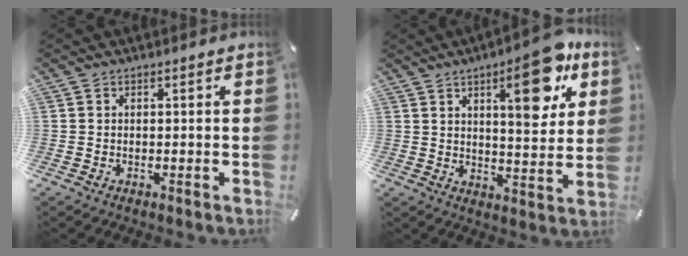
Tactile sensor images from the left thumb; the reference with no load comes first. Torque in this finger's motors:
{"motor_torque": [2.91, 2.14, 1.58, -1.19, 0.52]}